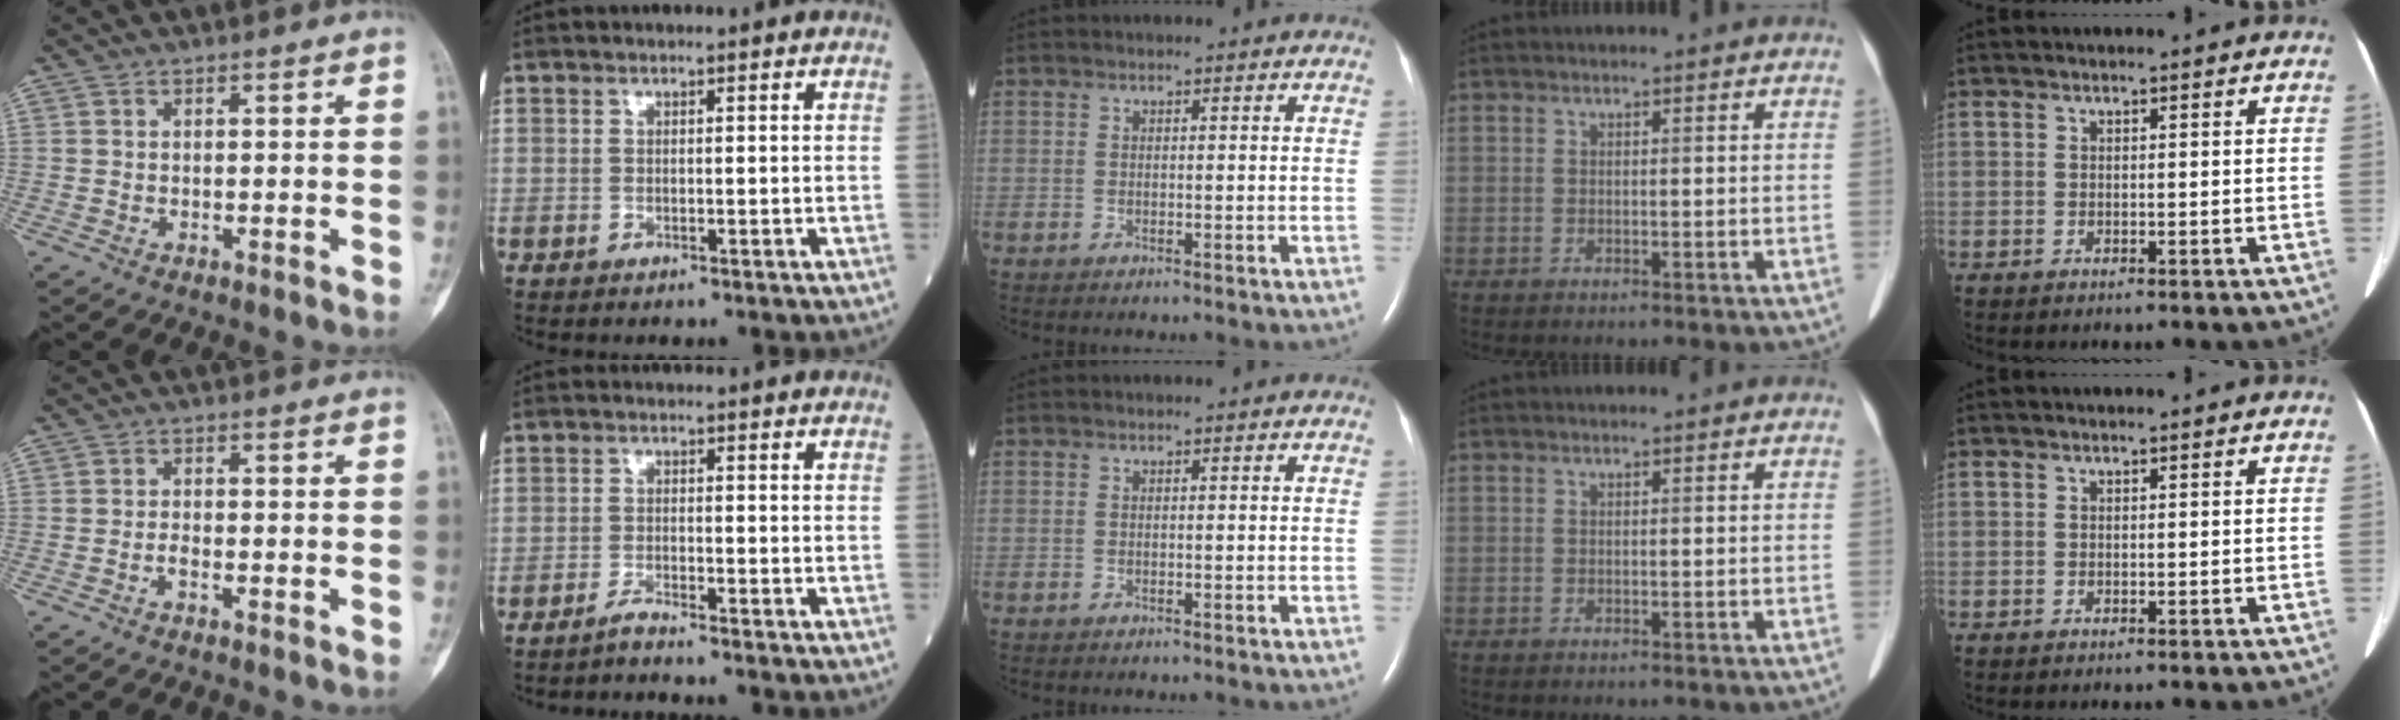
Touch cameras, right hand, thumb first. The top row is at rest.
{"thumb": {"total": 1.2, "force": [-0.8, 0.4, 0.9], "torque": [-0.015, 0.004, -0.016]}, "index": {"total": 1.7, "force": [-1.6, -0.4, 0.4], "torque": [-0.013, -0.005, -0.030]}}